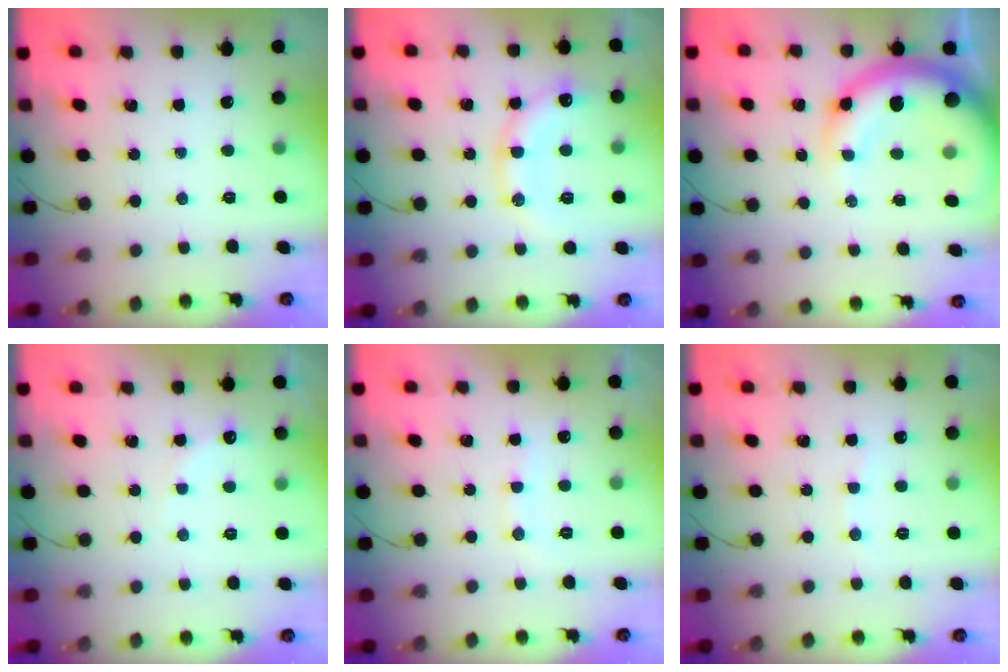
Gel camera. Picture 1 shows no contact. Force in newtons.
{"total": 14.4, "press": 14.3, "slide": 1.9}
{"total": 13.5, "press": 13.2, "slide": 2.5}
{"total": 7.4, "press": 7.2, "slide": 1.4}
{"total": 7.5, "press": 7.3, "slide": 1.6}
{"total": 3.2, "press": 3.0, "slide": 1.0}